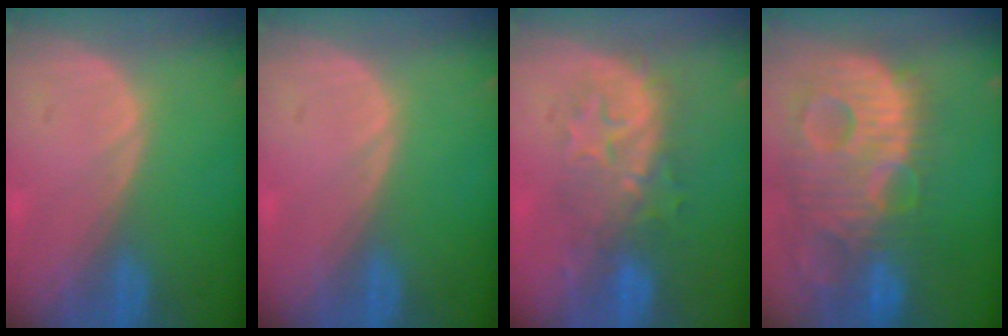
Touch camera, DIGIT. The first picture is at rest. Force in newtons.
{"total": 0.0}
{"total": 7.9, "press": 7.8, "slide": 1.3}
{"total": 14.0, "press": 12.0, "slide": 7.1}